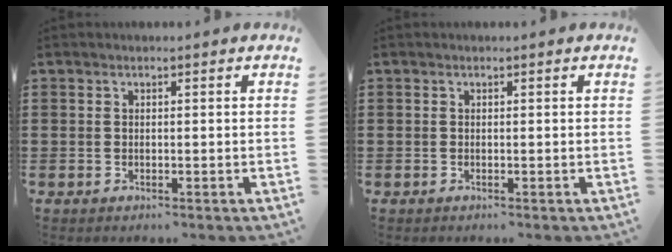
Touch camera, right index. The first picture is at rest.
{"total": 0.0}